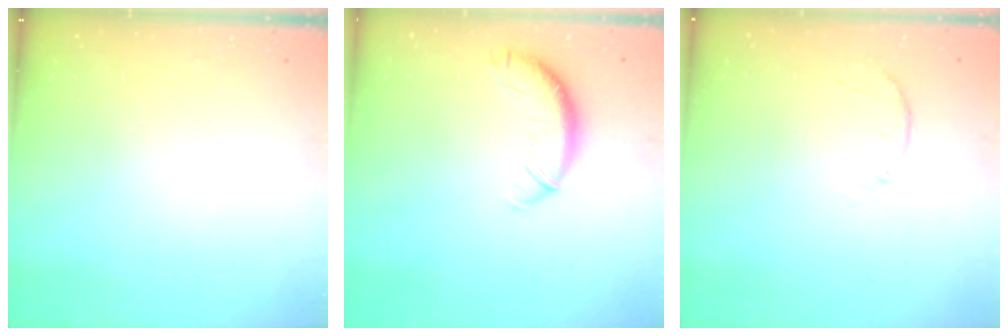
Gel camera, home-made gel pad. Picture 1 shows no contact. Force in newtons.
{"total": 9.9, "press": 9.9, "slide": 1.3}
{"total": 6.9, "press": 6.7, "slide": 1.8}